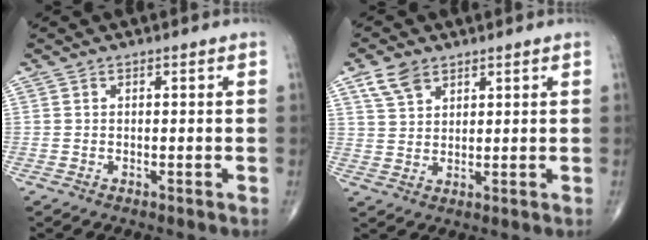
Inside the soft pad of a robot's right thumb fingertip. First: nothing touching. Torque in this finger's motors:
{"motor_torque": [-0.26, 0.36, 0.35, 0.25, 0.02]}